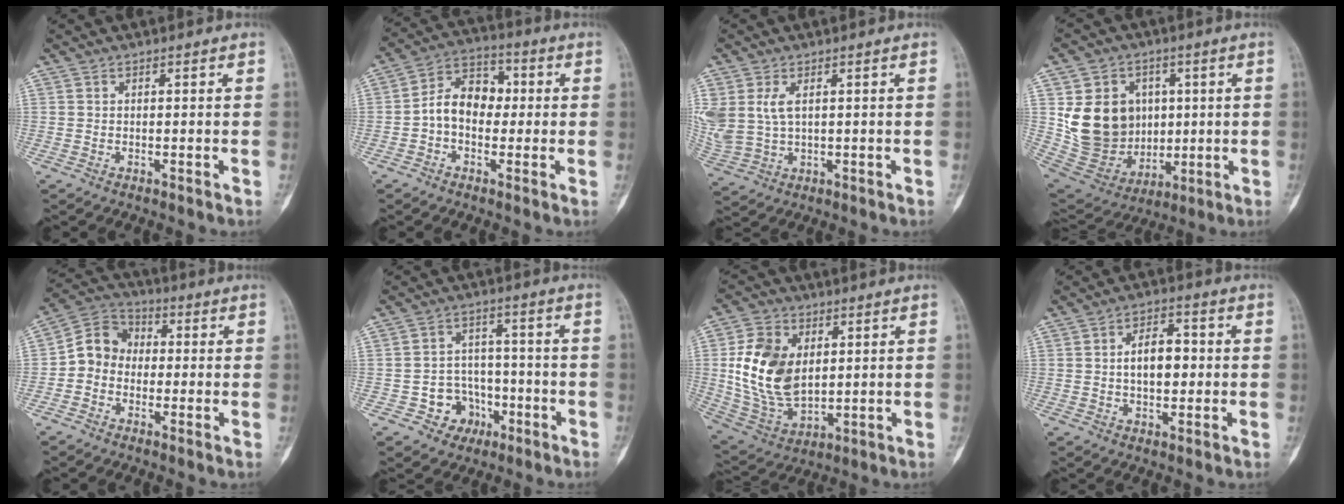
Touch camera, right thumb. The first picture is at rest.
{"total": 9.3, "force": [-0.5, 6.7, 6.3], "torque": [-0.080, 0.034, -0.023]}
{"total": 7.9, "force": [2.1, 4.9, 5.9], "torque": [-0.143, 0.000, 0.058]}
{"total": 16.7, "force": [2.6, 14.2, 8.5], "torque": [-0.118, -0.007, 0.077]}
{"total": 8.2, "force": [-1.1, 7.2, 3.8], "torque": [-0.050, 0.035, -0.037]}
{"total": 7.6, "force": [-3.3, 6.6, 1.9], "torque": [0.017, 0.036, -0.046]}
{"total": 18.4, "force": [1.8, 11.4, 14.3], "torque": [-0.269, -0.013, 0.046]}
{"total": 7.6, "force": [0.4, 4.4, 6.2], "torque": [-0.081, 0.014, 0.004]}